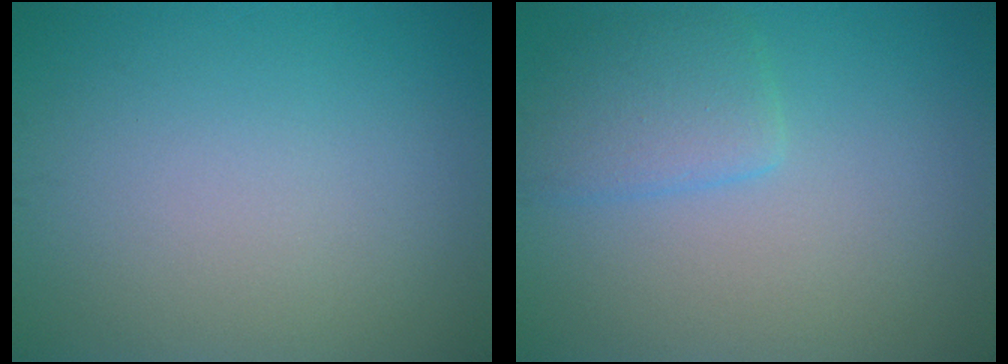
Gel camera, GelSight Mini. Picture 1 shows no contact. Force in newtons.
{"total": 2.8, "press": 2.8, "slide": 0.3}